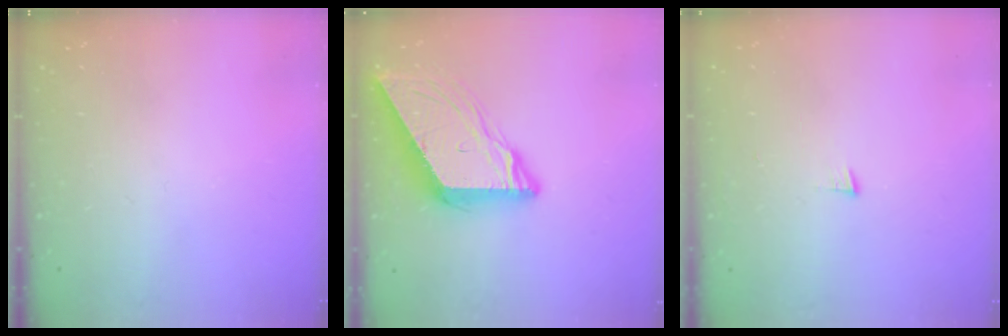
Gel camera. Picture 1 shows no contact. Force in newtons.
{"total": 10.0, "press": 10.0, "slide": 0.8}
{"total": 3.6, "press": 3.6, "slide": 0.5}